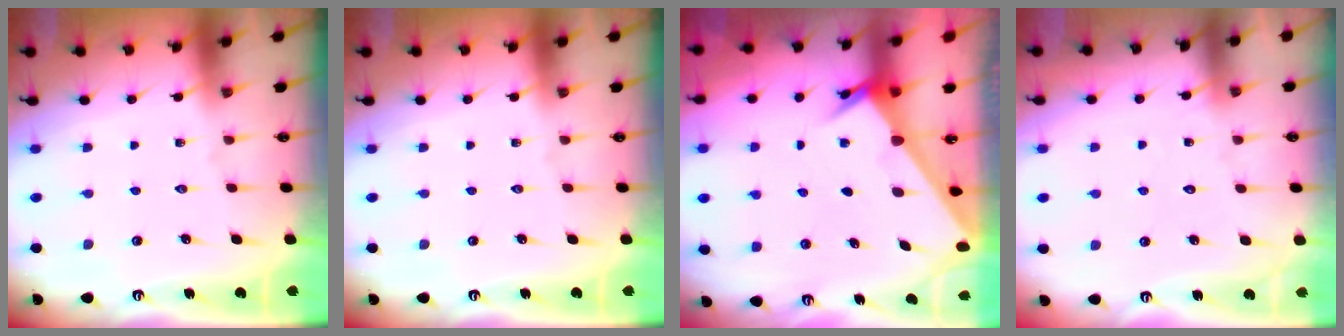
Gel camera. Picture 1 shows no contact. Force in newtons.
{"total": 0.0}
{"total": 2.6, "press": 2.6, "slide": 0.2}
{"total": 5.5, "press": 5.5, "slide": 0.4}